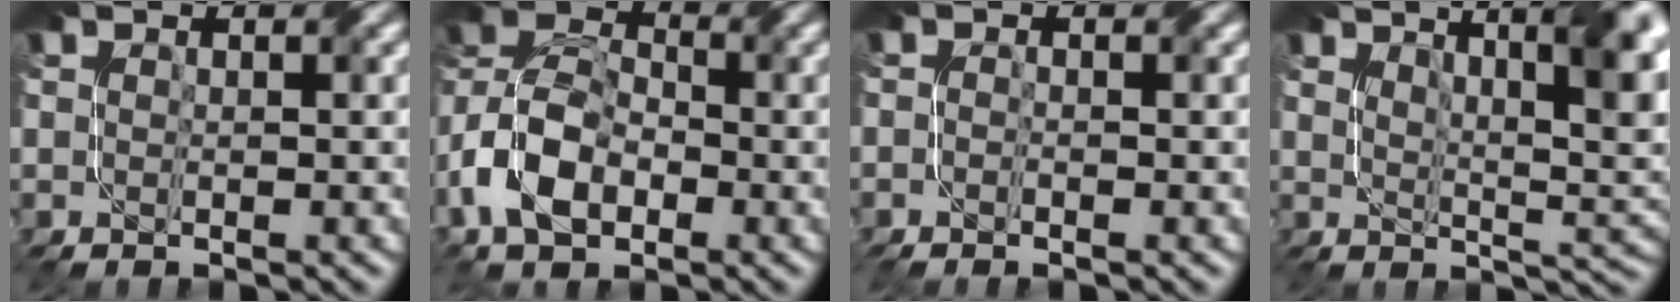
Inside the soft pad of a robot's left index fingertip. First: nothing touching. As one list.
[{"total": 9.5, "force": [-3.7, 6.0, 6.4], "torque": [-0.140, 0.000, -0.083]}, {"total": 0.9, "force": [-0.7, 0.2, 0.5], "torque": [-0.013, -0.002, -0.012]}, {"total": 11.7, "force": [5.9, 4.0, 9.2], "torque": [-0.099, 0.022, 0.074]}]